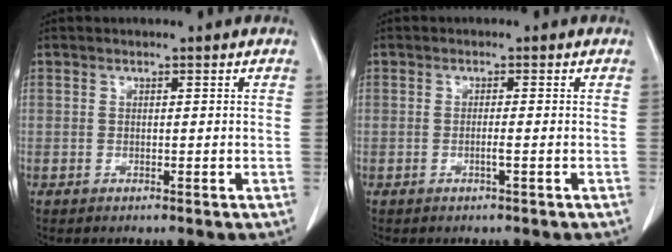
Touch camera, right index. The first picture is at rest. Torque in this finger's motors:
{"motor_torque": [-0.02, -0.05, -0.04, 0.00]}